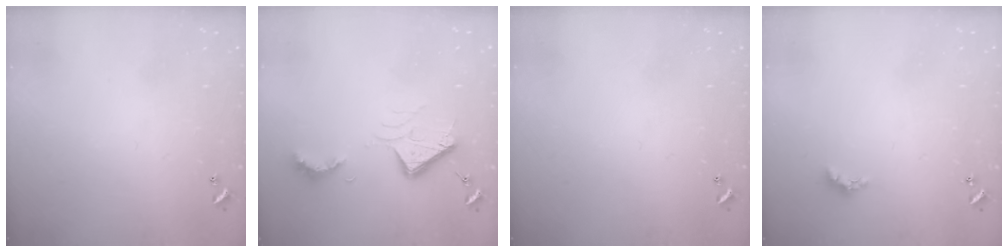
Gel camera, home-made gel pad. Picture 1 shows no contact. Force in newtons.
{"total": 10.7, "press": 10.6, "slide": 1.3}
{"total": 0.0}
{"total": 1.5, "press": 1.4, "slide": 0.4}